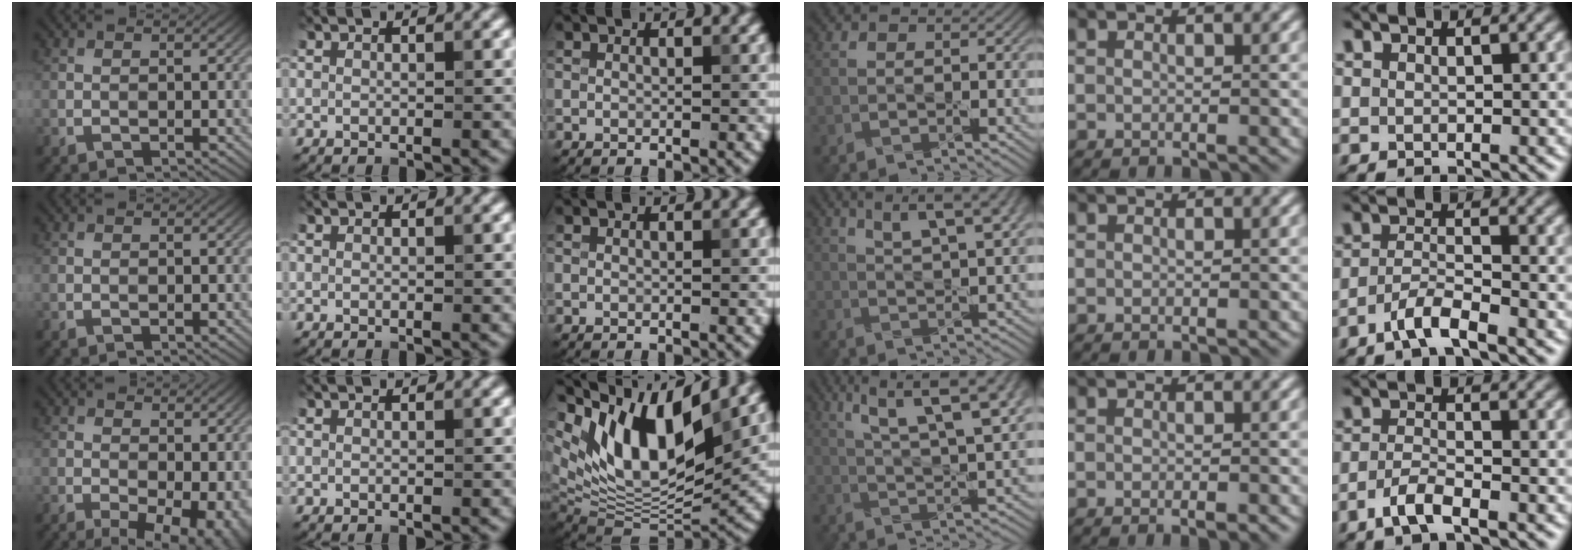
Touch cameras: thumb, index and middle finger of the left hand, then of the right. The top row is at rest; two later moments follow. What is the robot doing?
{"motion": "pour", "object": "sugar"}